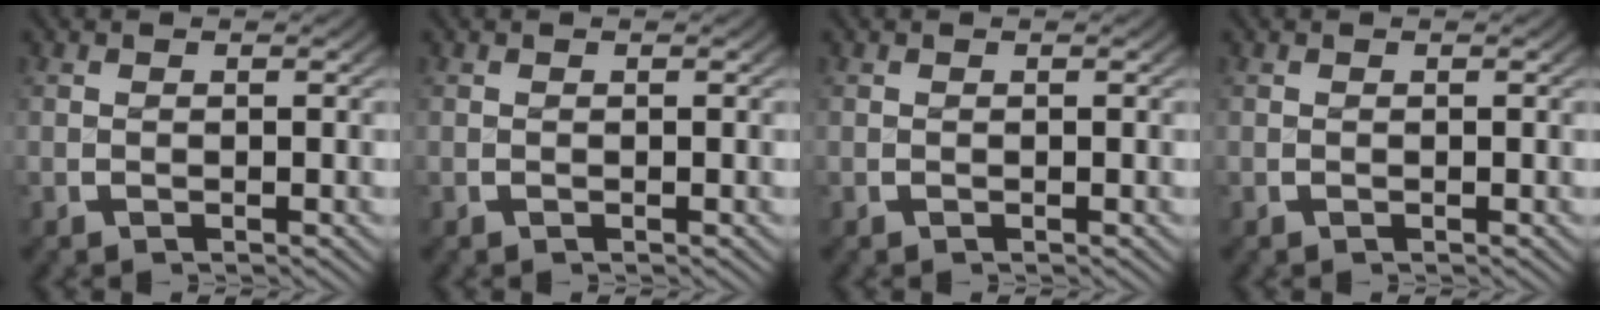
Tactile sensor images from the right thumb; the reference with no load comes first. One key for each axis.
{"total": 0.0}
{"total": 0.0}
{"total": 0.0}